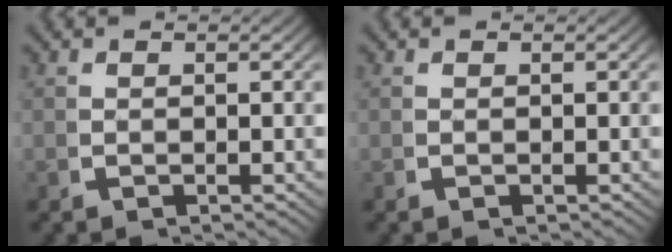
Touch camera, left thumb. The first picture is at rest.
{"total": 0.0}